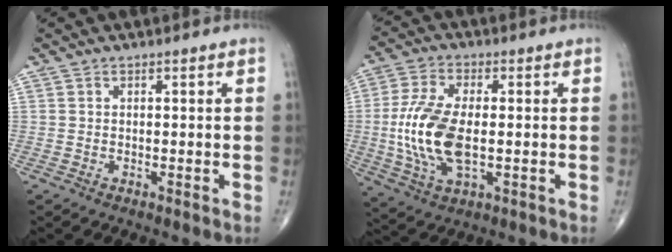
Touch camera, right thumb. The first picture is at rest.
{"total": 13.7, "force": [-1.0, 6.6, 12.0], "torque": [-0.257, -0.001, -0.018]}